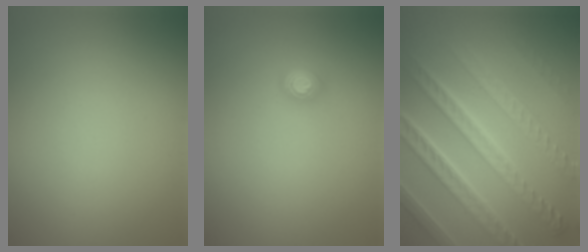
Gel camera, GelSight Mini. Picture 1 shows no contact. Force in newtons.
{"total": 1.5, "press": 1.2, "slide": 0.9}
{"total": 8.9, "press": 6.2, "slide": 6.4}